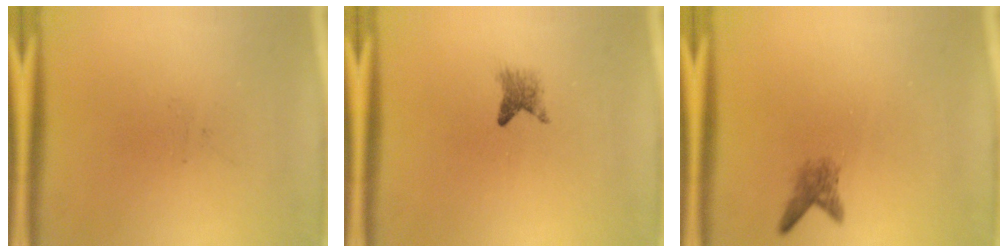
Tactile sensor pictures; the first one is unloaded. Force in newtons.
{"total": 2.0}
{"total": 2.1}